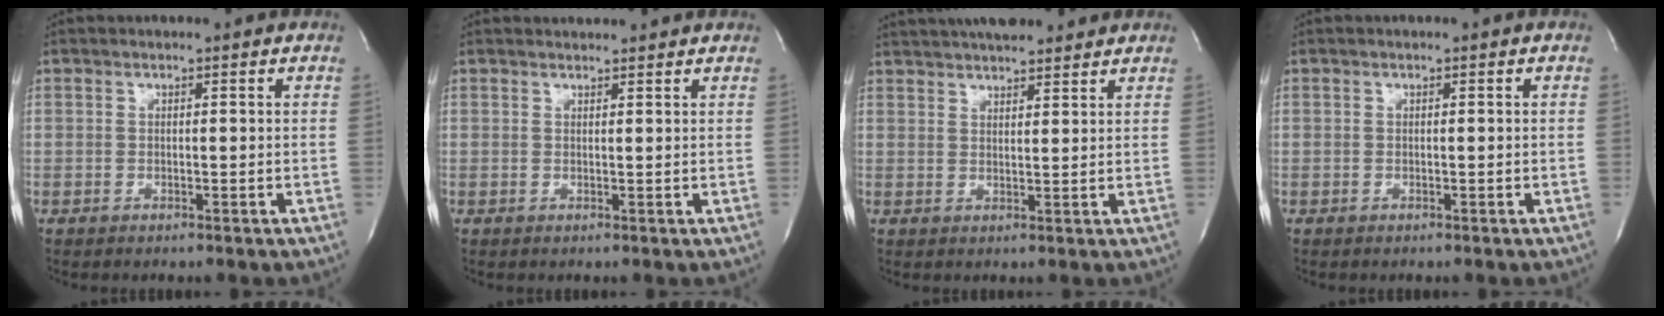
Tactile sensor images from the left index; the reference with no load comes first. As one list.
[{"total": 3.5, "force": [3.5, 0.6, 0.3], "torque": [-0.010, 0.018, 0.042]}, {"total": 13.5, "force": [12.0, 3.0, 5.4], "torque": [-0.089, 0.034, 0.177]}, {"total": 0.0}]